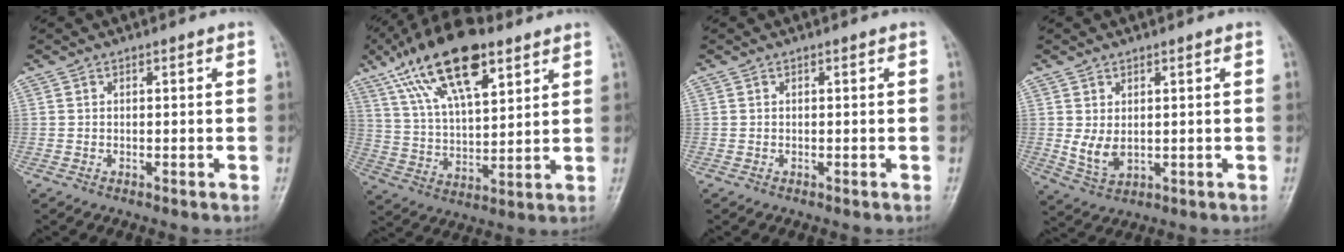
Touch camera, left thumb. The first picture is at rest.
{"total": 19.0, "force": [10.6, 7.6, 13.8], "torque": [-0.230, -0.020, 0.194]}
{"total": 0.0}
{"total": 5.2, "force": [0.5, 3.1, 4.1], "torque": [-0.070, -0.008, 0.022]}